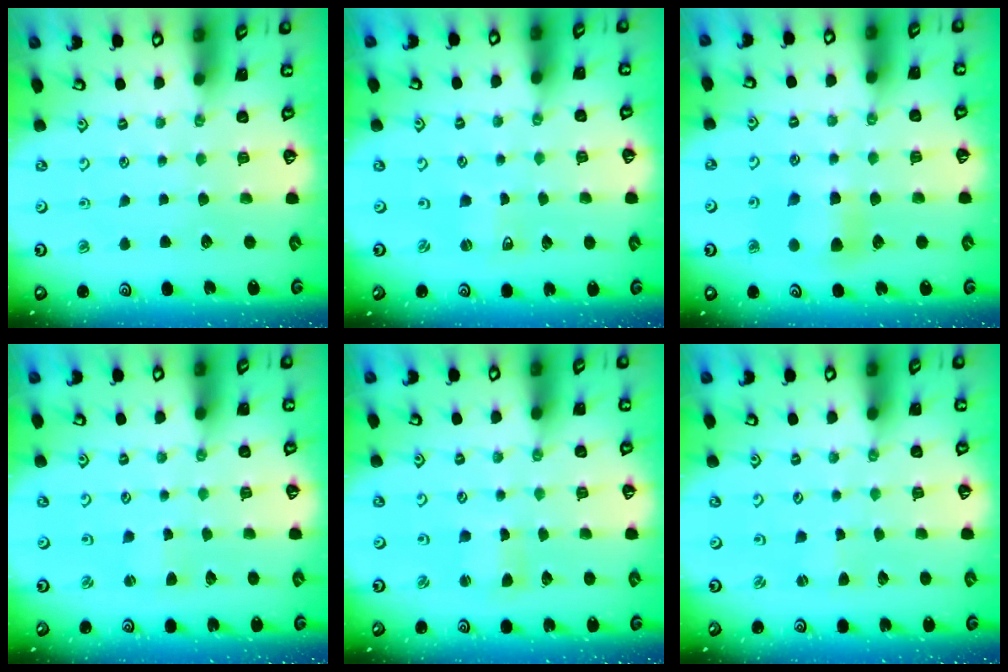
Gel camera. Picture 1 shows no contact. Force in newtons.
{"total": 2.0, "press": 2.0, "slide": 0.4}
{"total": 6.3, "press": 6.3, "slide": 0.4}
{"total": 1.8, "press": 1.7, "slide": 0.2}
{"total": 1.1, "press": 1.0, "slide": 0.2}
{"total": 0.5, "press": 0.5, "slide": 0.0}